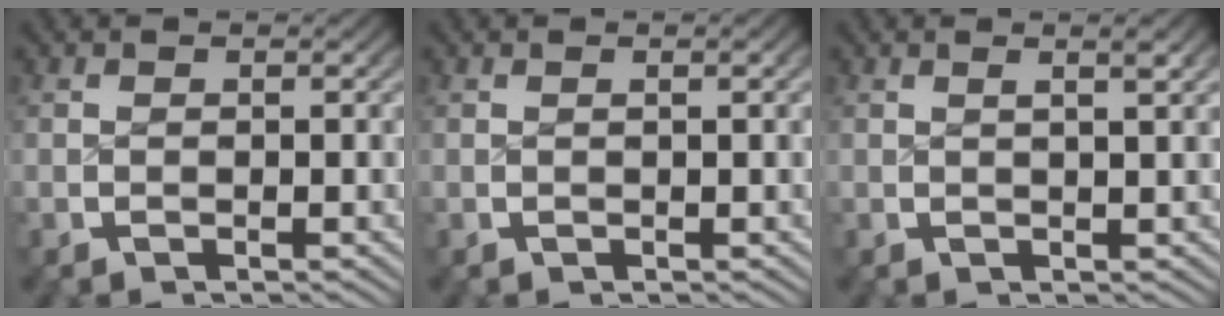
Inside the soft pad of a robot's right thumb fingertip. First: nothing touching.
{"total": 0.6, "force": [0.0, -0.1, 0.6], "torque": [-0.009, 0.003, 0.003]}
{"total": 1.7, "force": [0.8, 0.0, 1.6], "torque": [-0.021, 0.003, 0.014]}